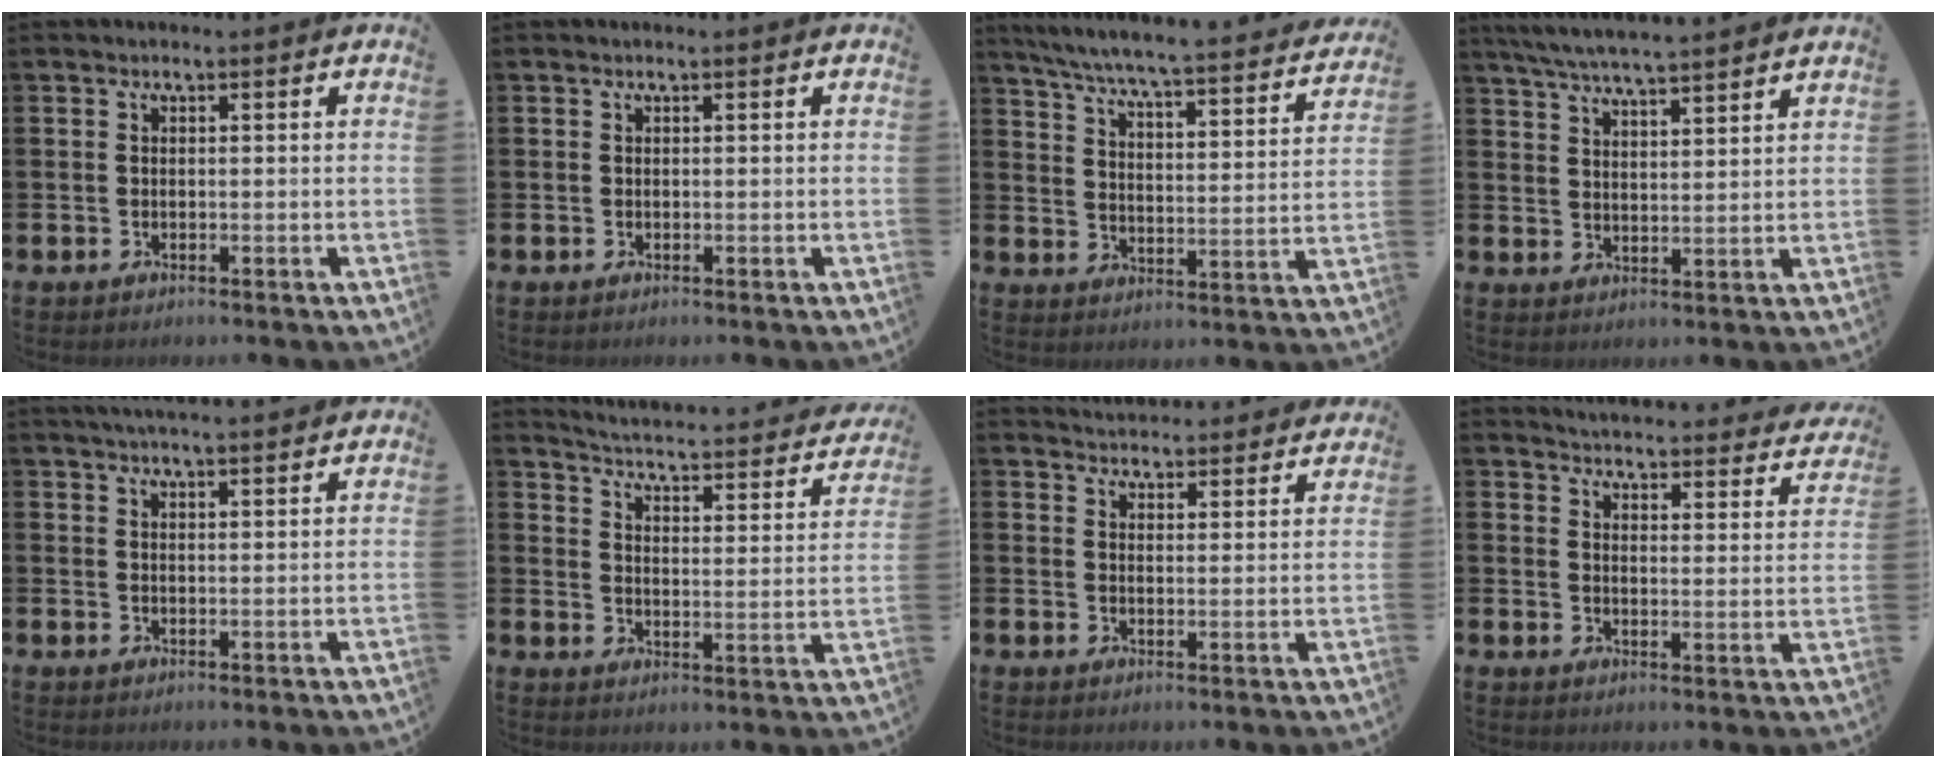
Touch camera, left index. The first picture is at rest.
{"total": 0.0}
{"total": 6.4, "force": [5.9, 0.1, 2.6], "torque": [-0.076, -0.051, 0.095]}
{"total": 6.0, "force": [5.9, -0.1, 1.3], "torque": [-0.045, -0.031, 0.105]}
{"total": 3.3, "force": [3.2, -0.2, 0.7], "torque": [-0.018, -0.009, 0.058]}
{"total": 3.3, "force": [3.1, 0.4, 1.0], "torque": [-0.040, -0.038, 0.042]}
{"total": 4.4, "force": [4.4, 0.5, -0.2], "torque": [-0.003, -0.032, 0.078]}
{"total": 4.5, "force": [4.4, 0.3, 0.3], "torque": [-0.019, -0.042, 0.073]}